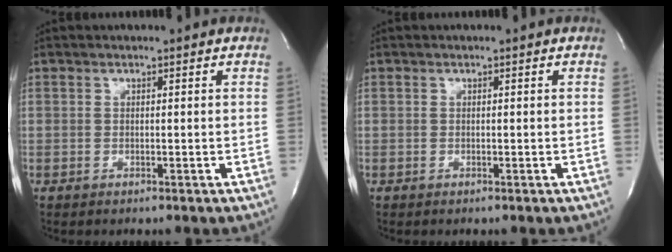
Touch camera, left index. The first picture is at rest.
{"total": 0.0}